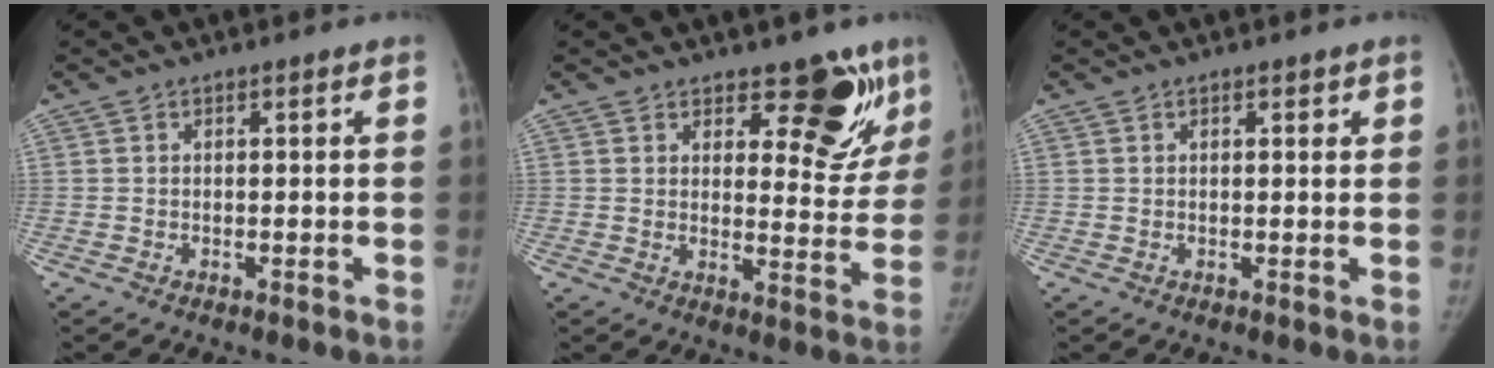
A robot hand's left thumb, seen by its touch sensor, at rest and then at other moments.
{"total": 11.1, "force": [7.2, 5.1, 6.7], "torque": [-0.028, -0.047, 0.099]}
{"total": 1.3, "force": [0.7, 0.6, 0.9], "torque": [-0.003, -0.001, 0.008]}